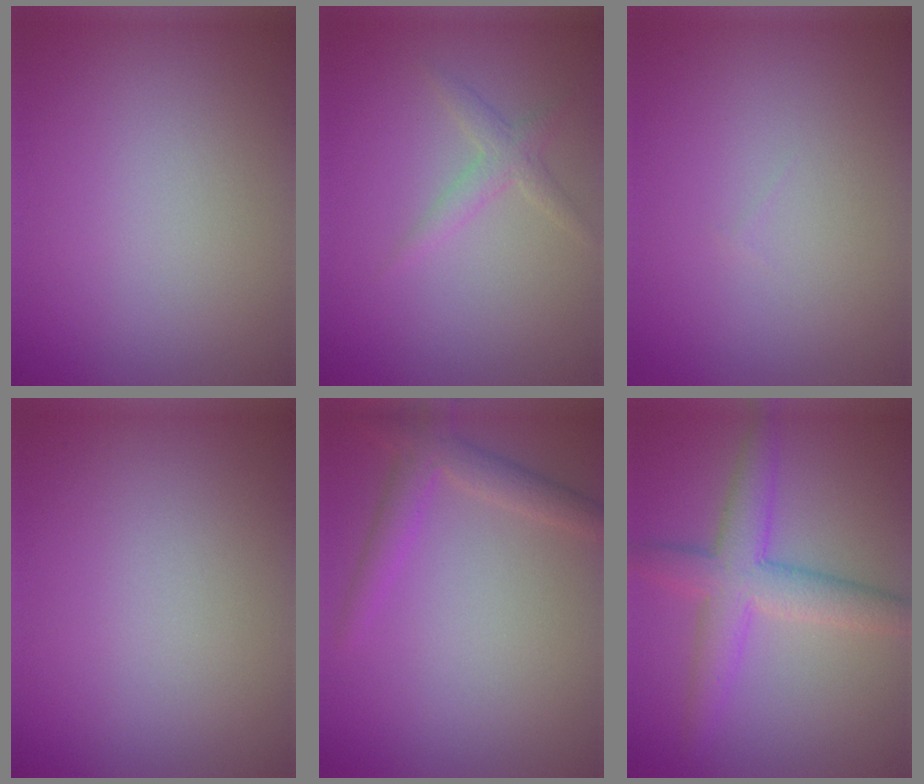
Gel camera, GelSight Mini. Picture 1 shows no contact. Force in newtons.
{"total": 1.7, "press": 1.7, "slide": 0.1}
{"total": 0.0}
{"total": 0.0}
{"total": 2.7, "press": 2.7, "slide": 0.1}
{"total": 5.3, "press": 5.3, "slide": 0.1}